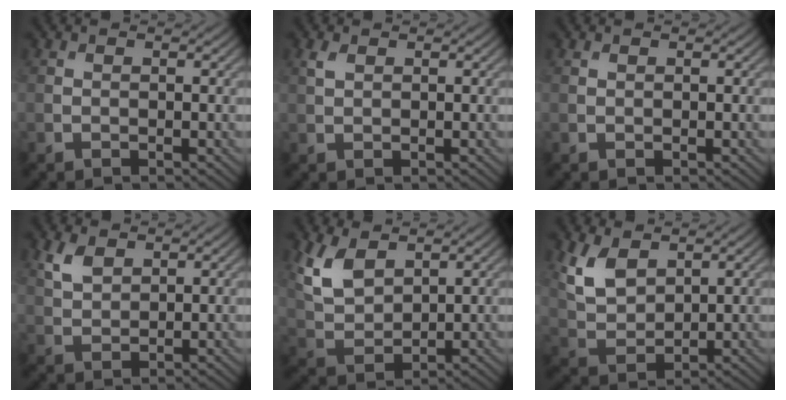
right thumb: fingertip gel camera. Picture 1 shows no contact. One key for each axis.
{"total": 1.4, "fx": 0.8, "fy": 0.7, "fz": 0.9, "tx": -0.026, "ty": 0.003, "tz": 0.017}
{"total": 0.0}
{"total": 3.5, "fx": 2.1, "fy": 1.9, "fz": 2.1, "tx": -0.052, "ty": 0.000, "tz": 0.045}
{"total": 6.8, "fx": 3.6, "fy": 3.7, "fz": 4.4, "tx": -0.109, "ty": -0.002, "tz": 0.074}
{"total": 6.2, "fx": 3.3, "fy": 3.5, "fz": 4.0, "tx": -0.098, "ty": -0.005, "tz": 0.068}